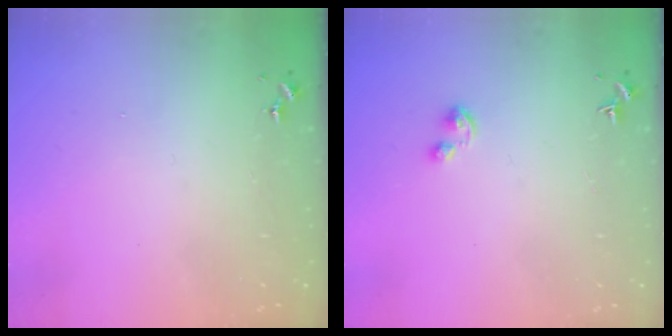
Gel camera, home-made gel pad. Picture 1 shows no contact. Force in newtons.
{"total": 2.9, "press": 2.9, "slide": 0.5}